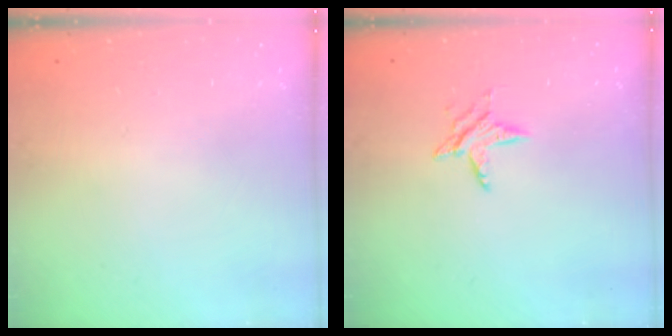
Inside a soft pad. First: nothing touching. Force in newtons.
{"total": 4.6, "press": 4.6, "slide": 0.6}